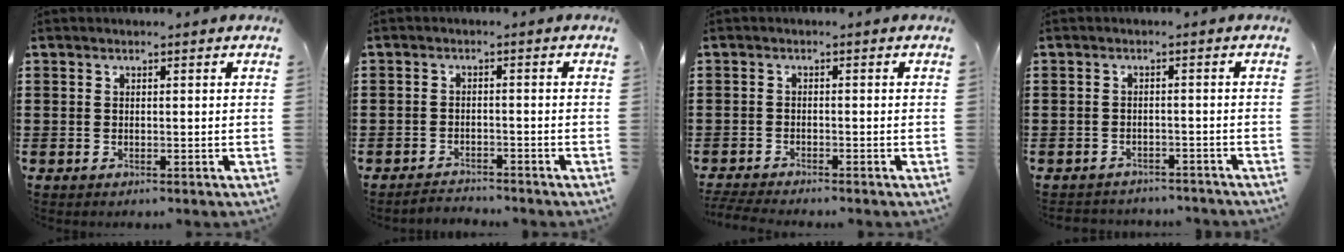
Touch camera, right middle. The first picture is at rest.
{"total": 2.2, "force": [-2.2, 0.3, -0.2], "torque": [-0.004, 0.002, -0.050]}
{"total": 2.1, "force": [-2.1, 0.1, 0.5], "torque": [-0.016, -0.003, -0.045]}
{"total": 2.1, "force": [-2.1, 0.3, -0.1], "torque": [-0.006, -0.001, -0.046]}